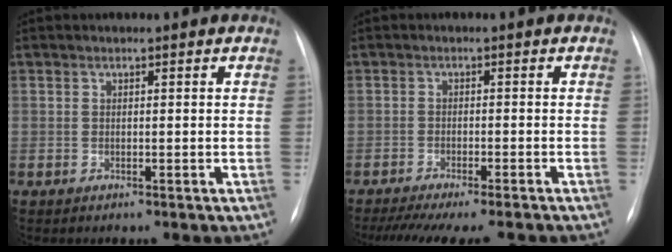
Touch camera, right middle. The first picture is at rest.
{"total": 13.7, "force": [-12.0, 1.5, 6.5], "torque": [-0.097, -0.023, -0.162]}